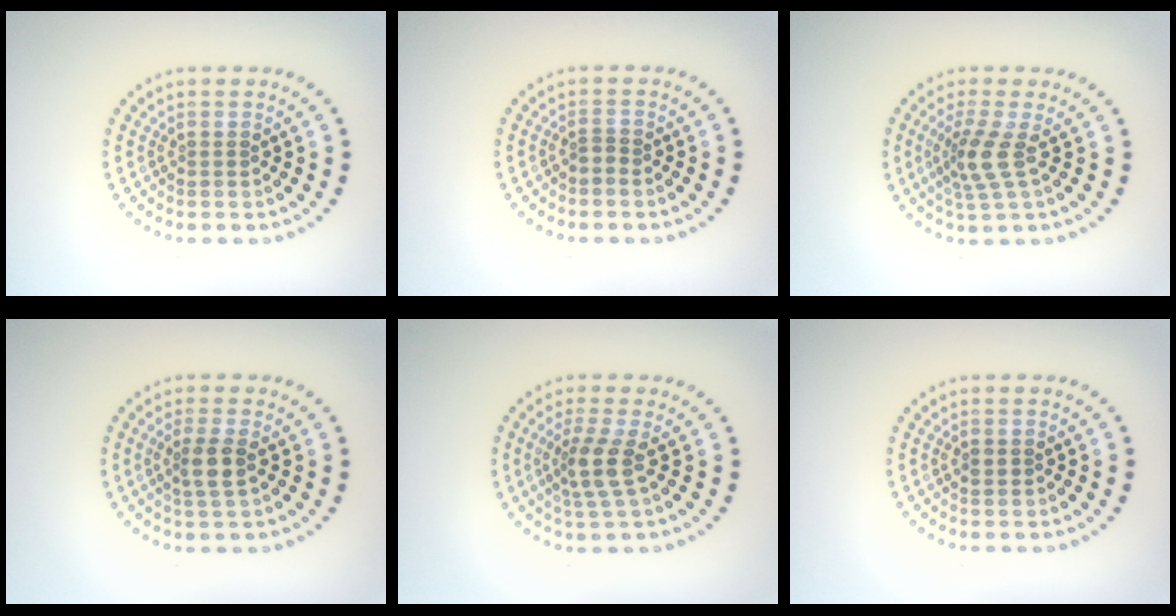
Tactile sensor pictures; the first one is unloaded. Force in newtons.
{"total": 0.6, "press": 0.4, "slide": 0.5}
{"total": 2.8, "press": 2.1, "slide": 1.9}
{"total": 2.2, "press": 1.9, "slide": 1.1}
{"total": 2.9, "press": 2.3, "slide": 1.8}
{"total": 0.9, "press": 0.9, "slide": 0.2}